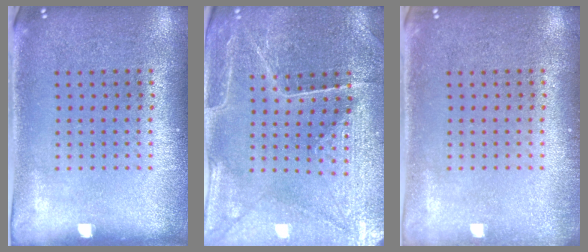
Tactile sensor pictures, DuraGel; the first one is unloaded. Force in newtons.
{"total": 2.7, "press": 2.7, "slide": 0.2}
{"total": 0.8, "press": 0.8, "slide": 0.0}